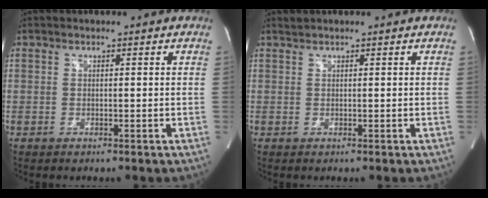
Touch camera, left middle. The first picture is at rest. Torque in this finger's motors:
{"motor_torque": [0.13, 0.01, -0.16, 0.00]}